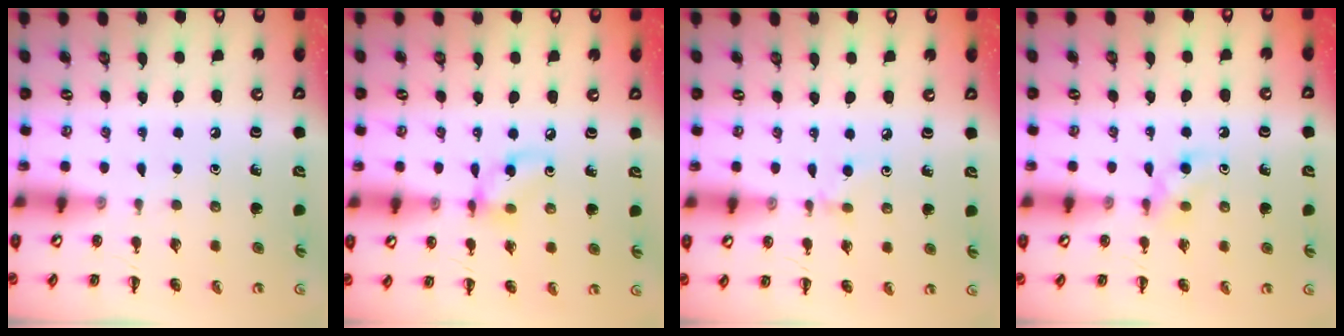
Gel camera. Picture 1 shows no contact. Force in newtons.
{"total": 7.0, "press": 6.9, "slide": 0.3}
{"total": 3.2, "press": 3.0, "slide": 1.2}
{"total": 4.2, "press": 3.9, "slide": 1.7}